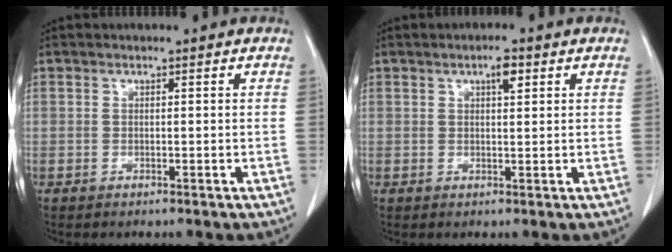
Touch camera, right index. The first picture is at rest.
{"total": 2.5, "force": [1.2, 0.6, 2.1], "torque": [-0.037, 0.002, 0.019]}